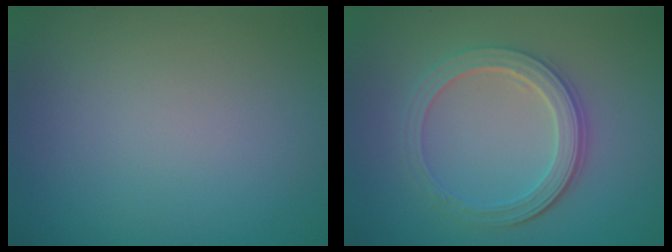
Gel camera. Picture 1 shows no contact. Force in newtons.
{"total": 4.2, "press": 3.5, "slide": 2.3}